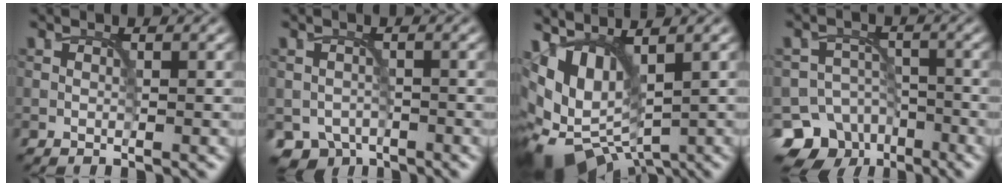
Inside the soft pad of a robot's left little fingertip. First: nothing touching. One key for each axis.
{"total": 2.9, "fx": -2.1, "fy": 2.0, "fz": 0.6, "tx": -0.004, "ty": -0.011, "tz": -0.037}
{"total": 10.7, "fx": 1.0, "fy": 6.4, "fz": 8.5, "tx": -0.155, "ty": -0.005, "tz": 0.030}
{"total": 8.7, "fx": -5.6, "fy": 6.4, "fz": 1.9, "tx": -0.017, "ty": -0.009, "tz": -0.092}